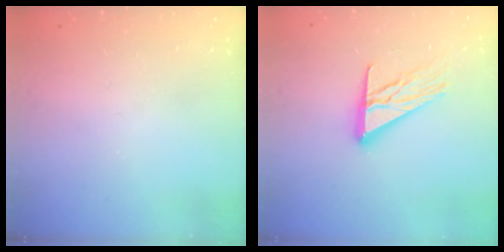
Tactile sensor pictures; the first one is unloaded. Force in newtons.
{"total": 13.8, "press": 13.8, "slide": 1.1}